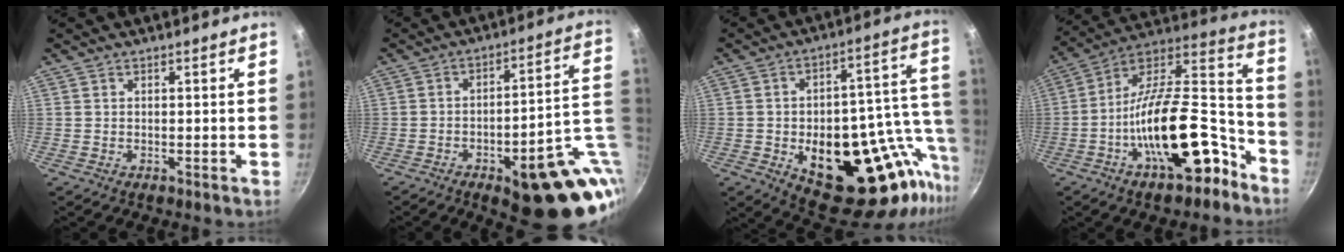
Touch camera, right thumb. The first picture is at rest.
{"total": 23.0, "force": [-6.2, 8.4, 20.5], "torque": [-0.197, 0.014, -0.072]}
{"total": 27.4, "force": [-6.4, 14.0, 22.7], "torque": [-0.260, 0.011, -0.074]}
{"total": 24.8, "force": [-11.0, 11.0, 19.3], "torque": [-0.257, 0.086, -0.181]}